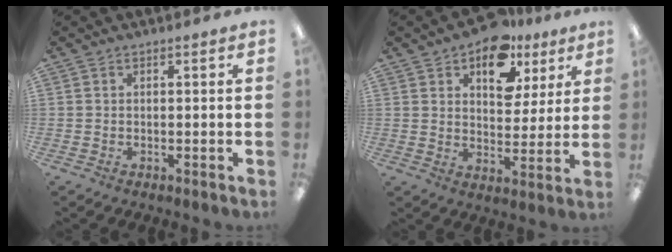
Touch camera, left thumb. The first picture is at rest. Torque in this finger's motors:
{"motor_torque": [0.28, 0.31, 0.12, -0.16, 0.00]}